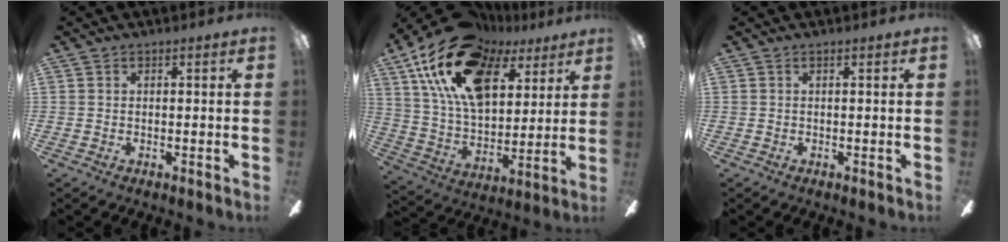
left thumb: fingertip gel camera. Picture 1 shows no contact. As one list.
[{"total": 22.0, "force": [12.3, 11.9, 13.8], "torque": [-0.262, -0.057, 0.218]}, {"total": 0.0}]